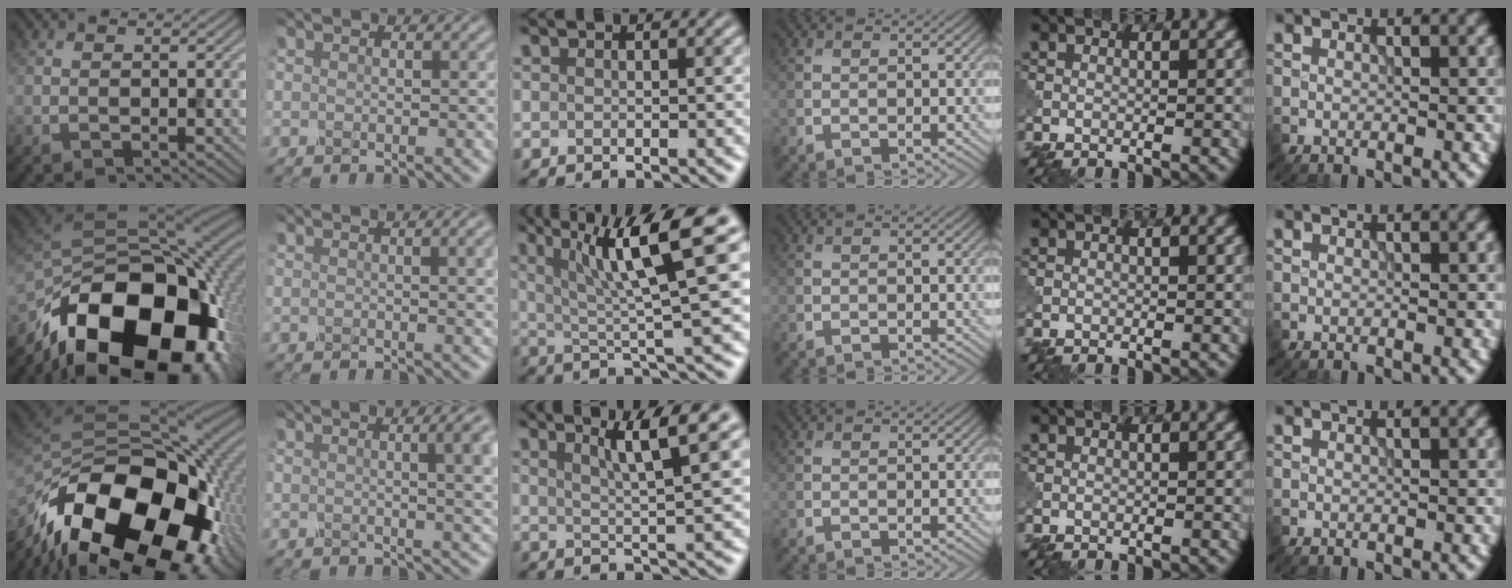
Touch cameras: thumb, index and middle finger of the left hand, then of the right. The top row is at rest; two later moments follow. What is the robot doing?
{"motion": "shake", "object": "salt shaker"}